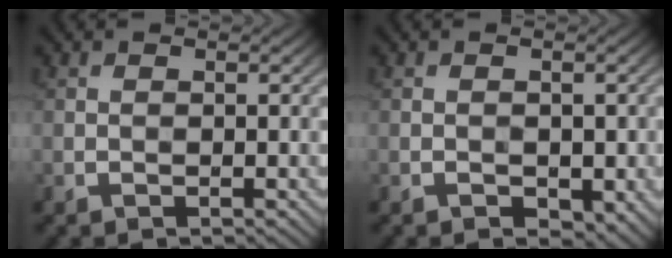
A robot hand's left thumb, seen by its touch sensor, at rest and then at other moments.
{"total": 1.9, "force": [-0.6, 1.2, 1.4], "torque": [-0.023, -0.009, -0.006]}